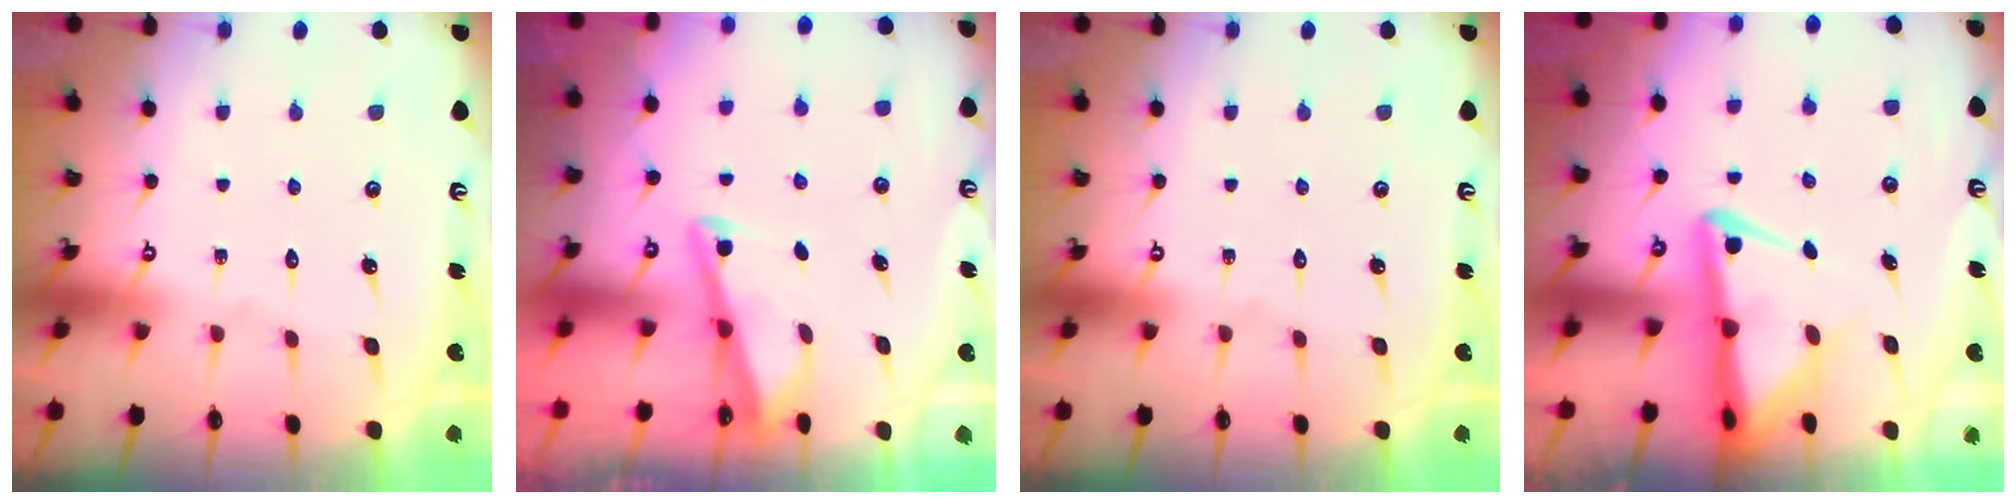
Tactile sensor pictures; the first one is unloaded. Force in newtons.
{"total": 2.9, "press": 2.9, "slide": 0.3}
{"total": 0.0}
{"total": 5.5, "press": 5.4, "slide": 1.2}